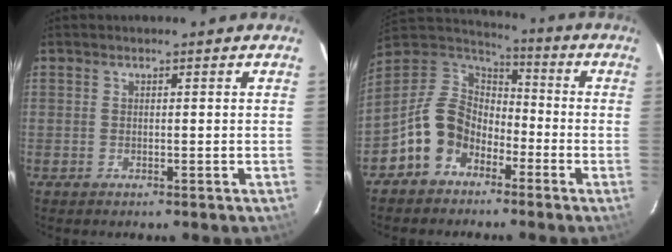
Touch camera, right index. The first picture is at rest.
{"total": 12.4, "force": [-6.5, 9.2, 5.1], "torque": [-0.117, 0.029, -0.123]}